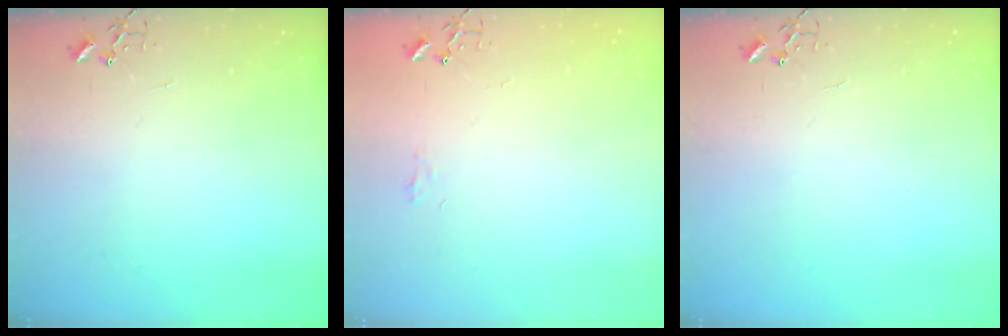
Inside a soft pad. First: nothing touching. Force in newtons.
{"total": 5.2, "press": 5.2, "slide": 0.7}
{"total": 0.0}